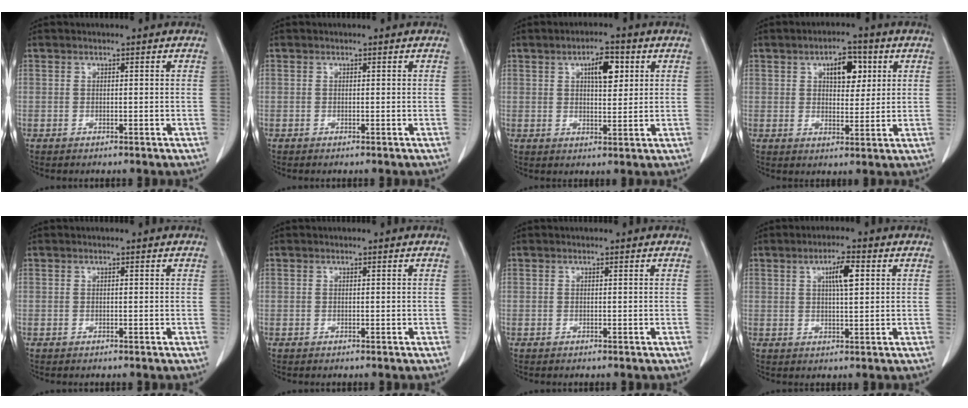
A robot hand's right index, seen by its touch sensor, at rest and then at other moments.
{"total": 0.0}
{"total": 5.7, "force": [2.2, 2.0, 4.8], "torque": [-0.079, 0.006, 0.037]}
{"total": 6.2, "force": [2.5, 3.1, 4.9], "torque": [-0.073, 0.009, 0.039]}
{"total": 0.0}
{"total": 0.0}
{"total": 0.0}
{"total": 4.7, "force": [1.6, 0.8, 4.3], "torque": [-0.076, 0.003, 0.028]}